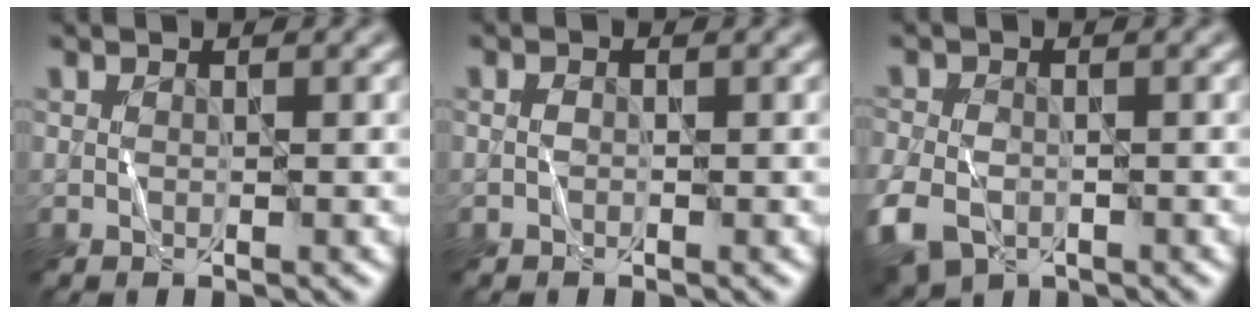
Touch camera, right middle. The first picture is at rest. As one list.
[{"total": 0.6, "force": [-0.2, 0.5, 0.3], "torque": [-0.008, 0.002, -0.005]}, {"total": 5.3, "force": [-2.7, 3.5, 3.0], "torque": [-0.071, -0.014, -0.056]}]